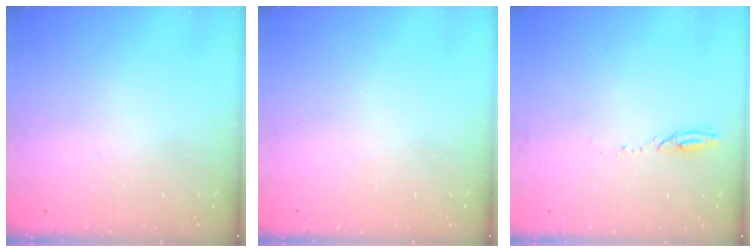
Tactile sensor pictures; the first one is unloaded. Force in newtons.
{"total": 0.0}
{"total": 4.7, "press": 4.7, "slide": 0.5}